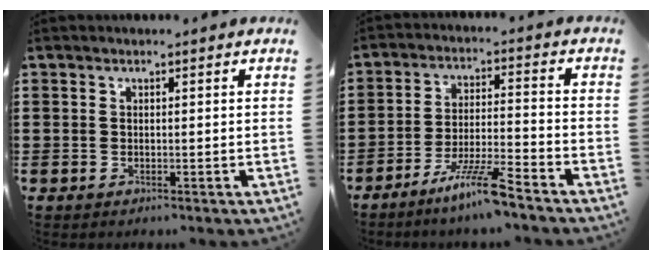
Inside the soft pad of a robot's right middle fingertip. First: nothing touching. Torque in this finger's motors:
{"motor_torque": [1.71, -0.43, 0.36, 0.18]}